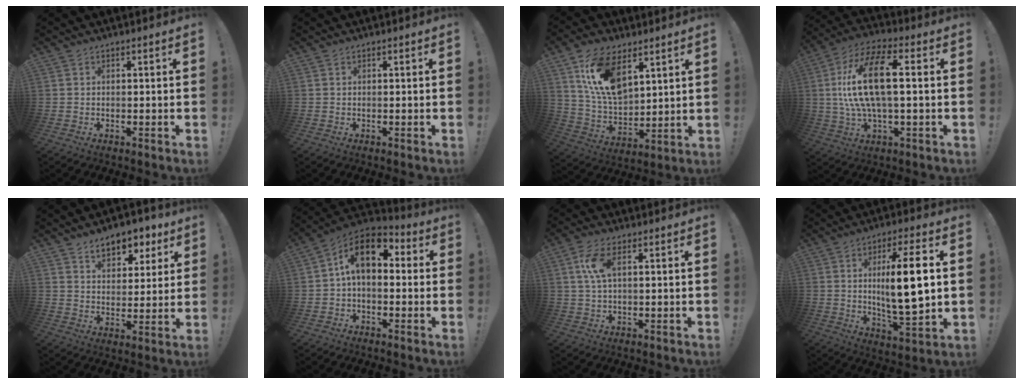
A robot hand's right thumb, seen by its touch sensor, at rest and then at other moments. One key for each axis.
{"total": 0.0}
{"total": 16.3, "fx": 8.7, "fy": 9.2, "fz": 10.2, "tx": -0.206, "ty": -0.038, "tz": 0.163}
{"total": 17.9, "fx": 1.9, "fy": 6.9, "fz": 16.4, "tx": -0.303, "ty": 0.005, "tz": 0.026}
{"total": 9.1, "fx": 6.0, "fy": 5.6, "fz": 4.1, "tx": -0.048, "ty": -0.039, "tz": 0.107}
{"total": 12.0, "fx": 3.2, "fy": 7.0, "fz": 9.1, "tx": -0.145, "ty": -0.003, "tz": 0.058}
{"total": 7.2, "fx": 1.8, "fy": 3.1, "fz": 6.3, "tx": -0.124, "ty": 0.005, "tz": 0.032}
{"total": 15.3, "fx": 1.9, "fy": 3.4, "fz": 14.8, "tx": -0.245, "ty": -0.016, "tz": 0.014}